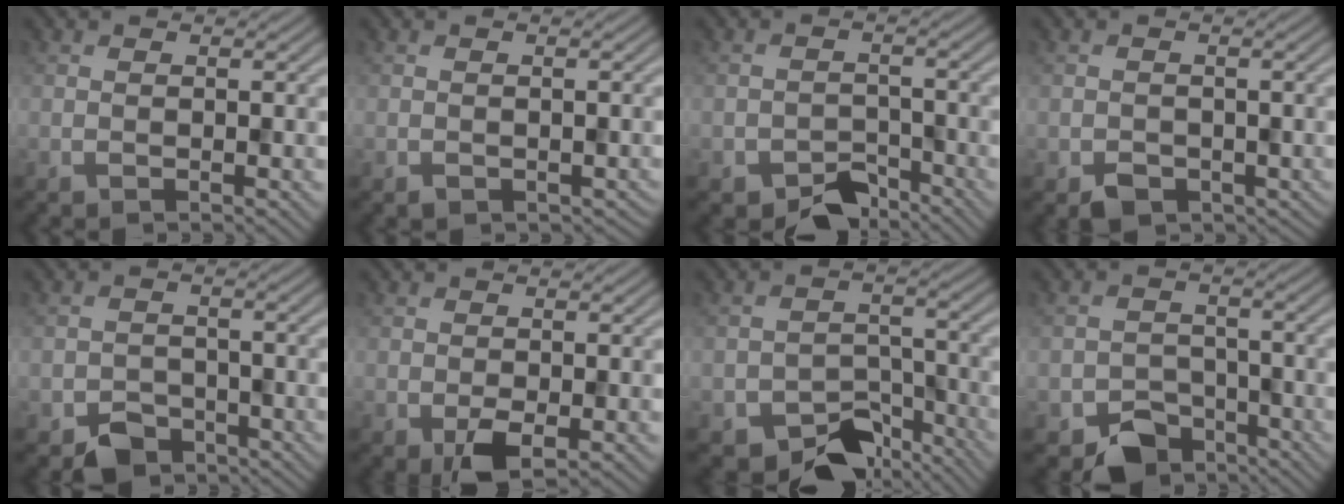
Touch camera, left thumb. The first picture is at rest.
{"total": 1.1, "force": [-0.5, 0.9, 0.5], "torque": [-0.011, -0.011, -0.006]}
{"total": 4.5, "force": [-3.4, 2.5, 1.6], "torque": [-0.022, -0.006, -0.062]}
{"total": 2.7, "force": [-1.4, 2.0, 1.0], "torque": [-0.016, -0.013, -0.027]}
{"total": 4.2, "force": [-2.8, 2.8, 1.3], "torque": [-0.021, -0.009, -0.053]}
{"total": 3.4, "force": [-1.0, 2.0, 2.6], "torque": [-0.056, -0.014, -0.016]}
{"total": 8.1, "force": [-5.9, 4.4, 3.4], "torque": [-0.046, -0.016, -0.097]}
{"total": 6.0, "force": [-4.0, 4.0, 2.0], "torque": [-0.027, -0.014, -0.070]}